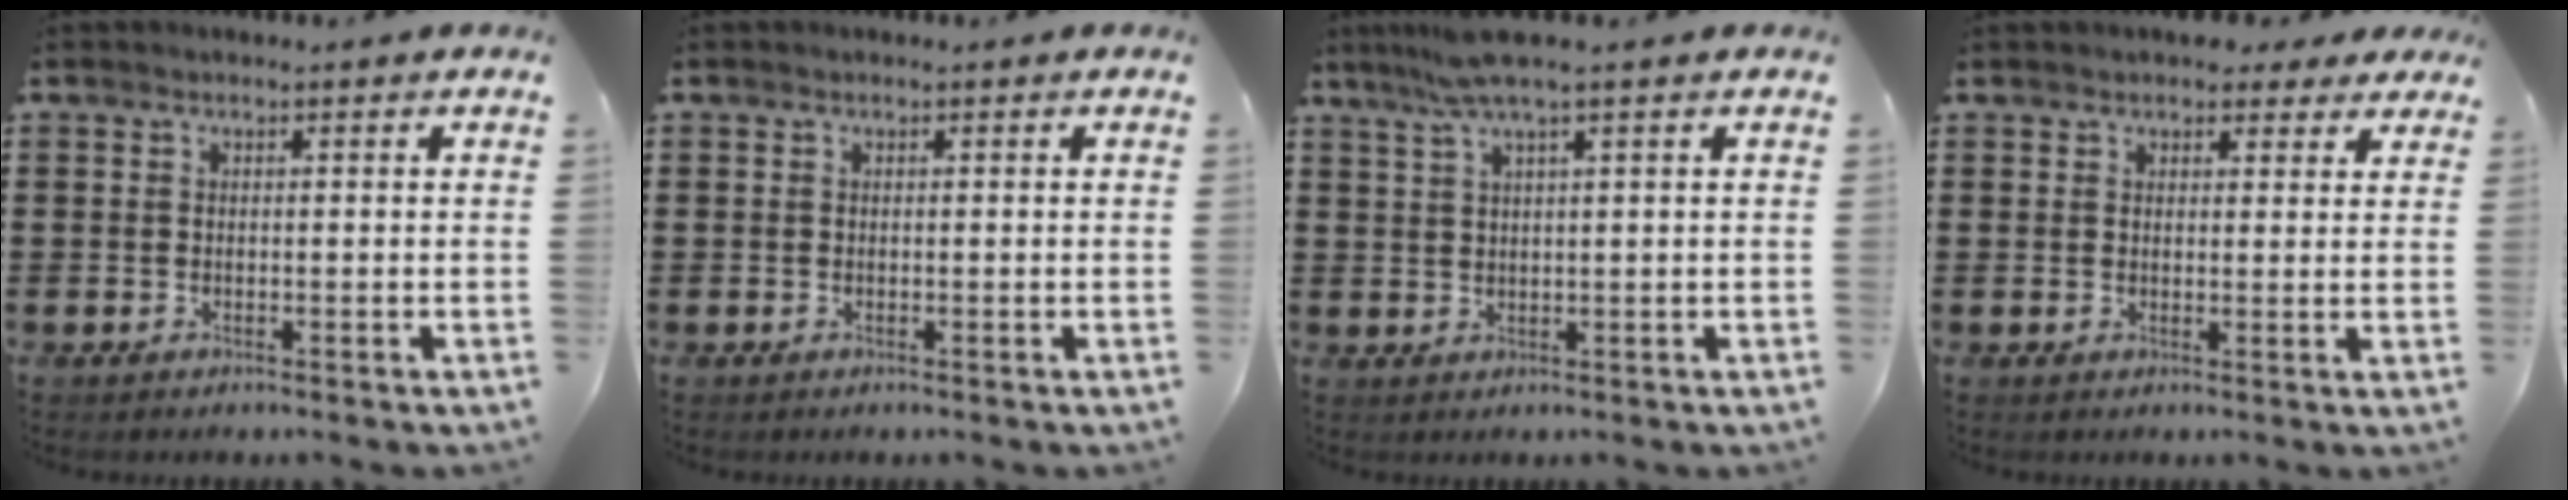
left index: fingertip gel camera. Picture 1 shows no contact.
{"total": 0.0}
{"total": 4.7, "force": [3.0, -0.2, 3.6], "torque": [-0.079, 0.004, 0.054]}
{"total": 3.4, "force": [2.9, 1.4, 0.9], "torque": [-0.011, -0.004, 0.051]}